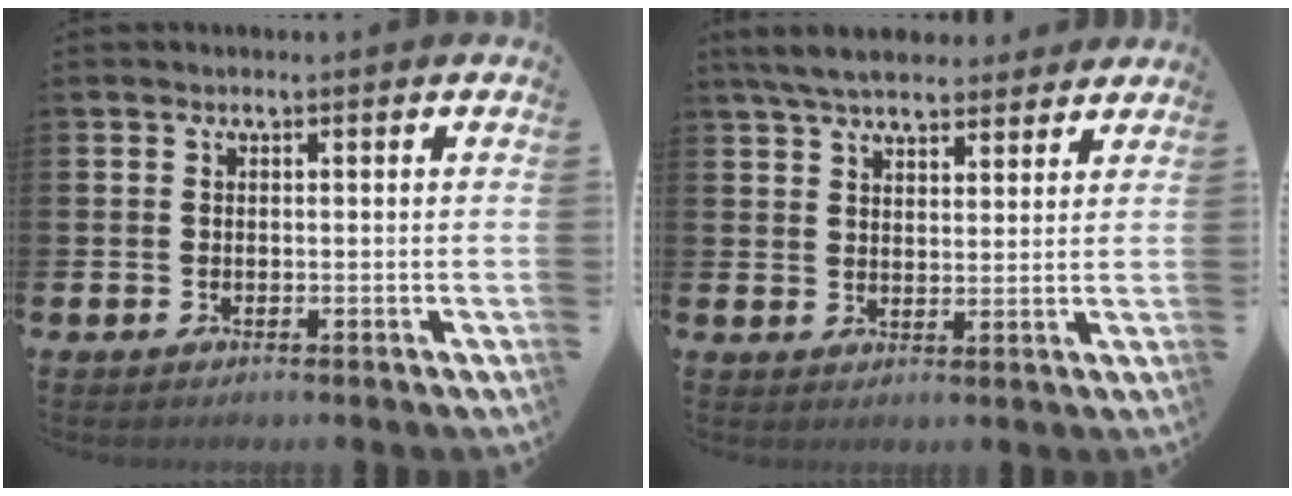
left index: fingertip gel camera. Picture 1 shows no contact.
{"total": 5.9, "force": [5.5, 1.5, 1.6], "torque": [-0.045, -0.016, 0.100]}